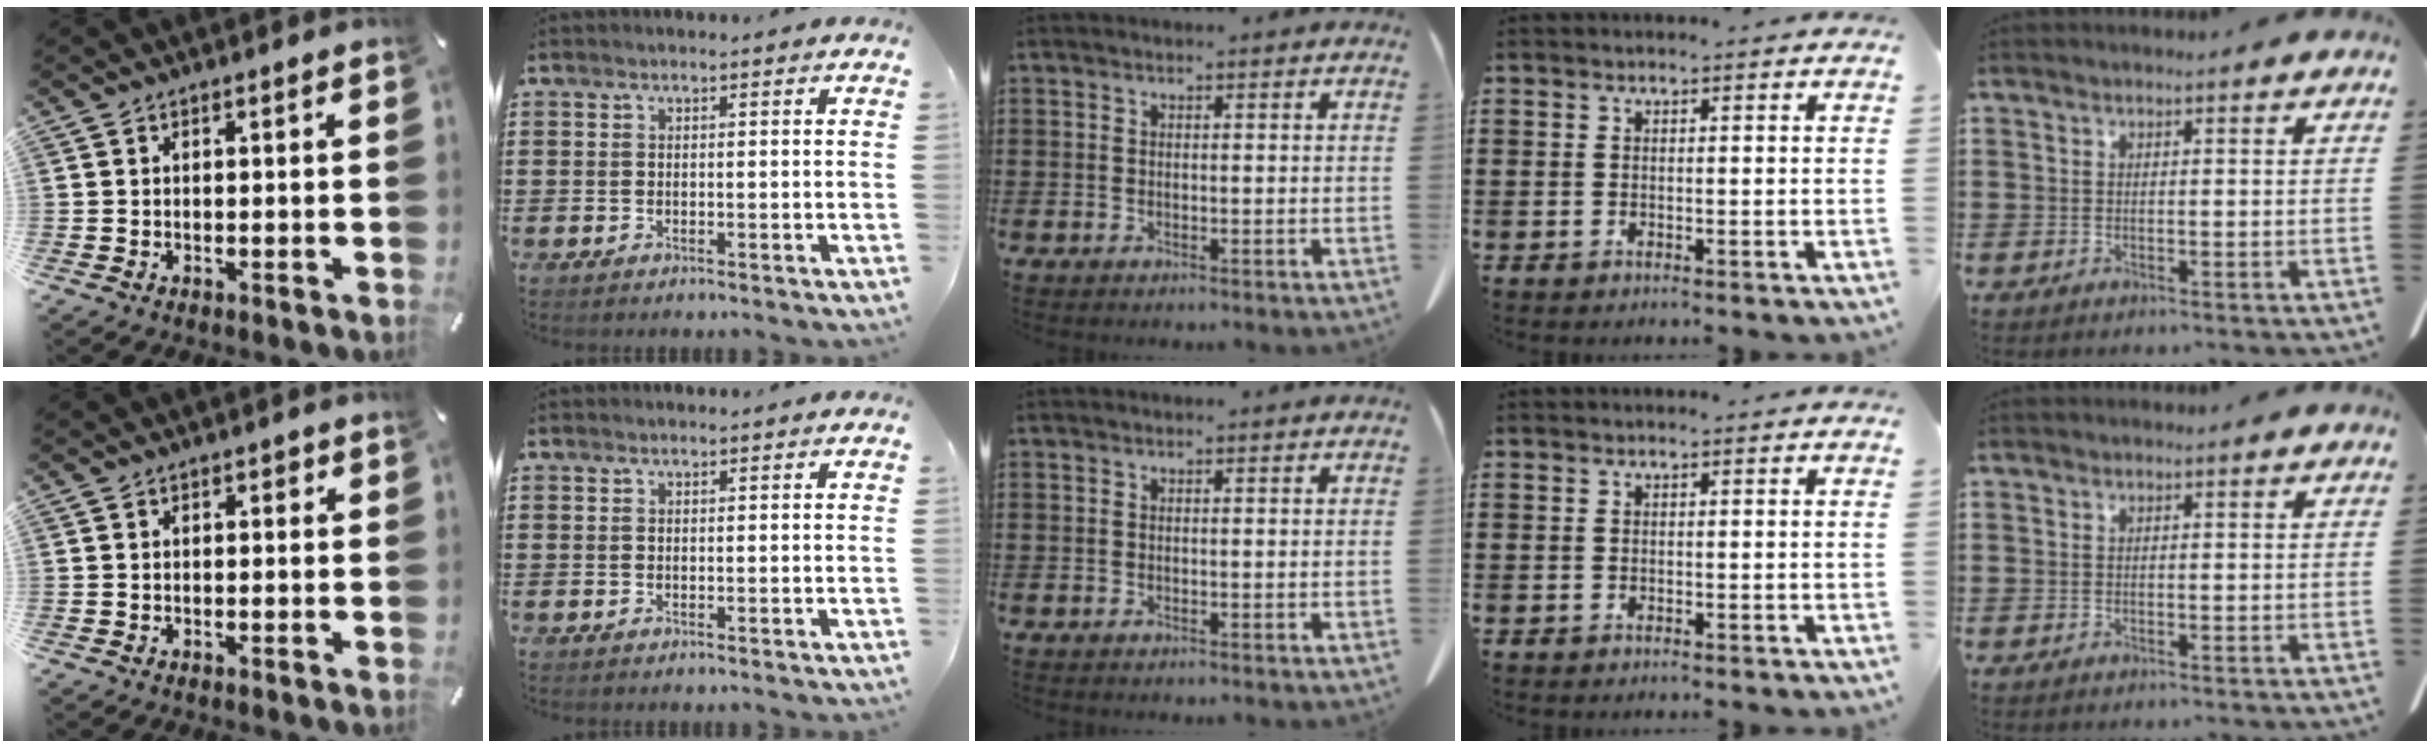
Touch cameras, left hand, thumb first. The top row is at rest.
{"thumb": {"total": 1.1, "force": [0.2, 0.7, 0.8], "torque": [-0.009, 0.003, -0.001]}}